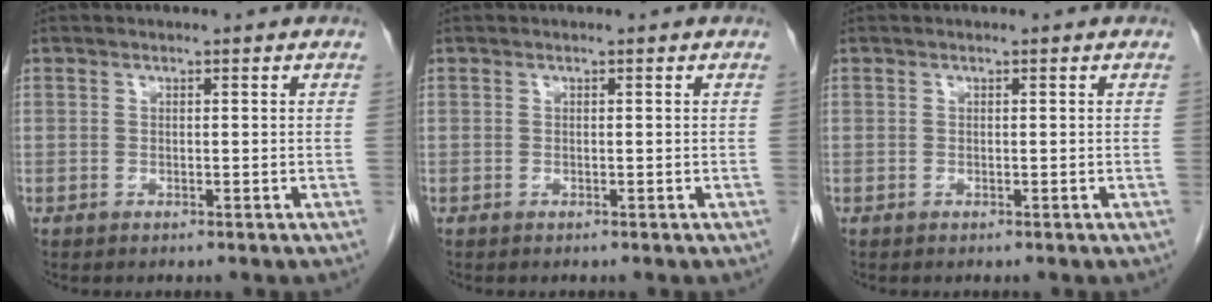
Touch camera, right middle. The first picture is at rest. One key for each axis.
{"total": 0.0}
{"total": 0.0}